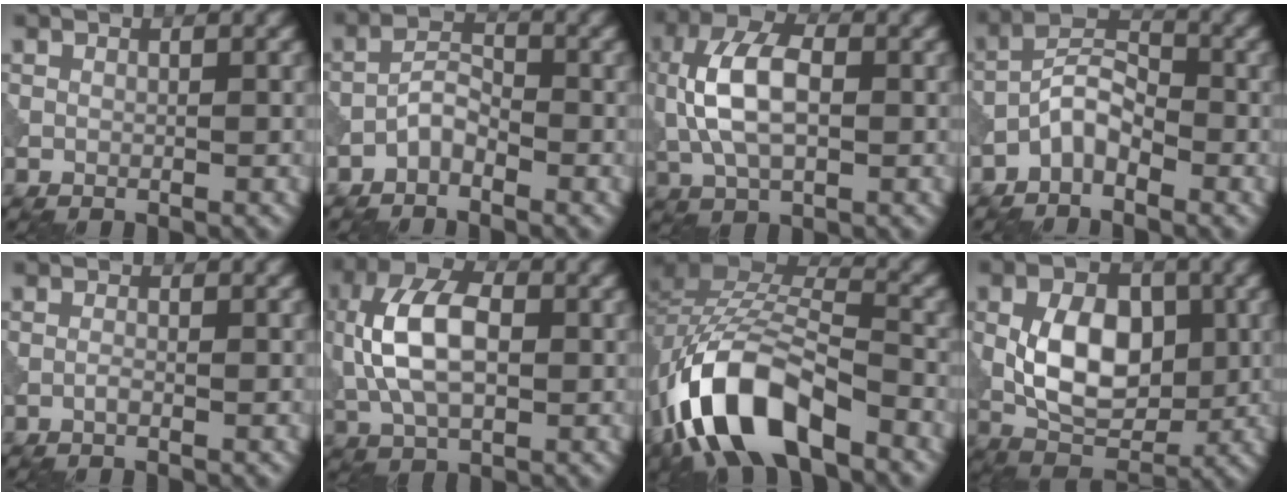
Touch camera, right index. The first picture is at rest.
{"total": 2.4, "force": [-1.6, 1.0, 1.4], "torque": [-0.023, 0.012, -0.034]}
{"total": 7.3, "force": [0.1, 4.0, 6.1], "torque": [-0.128, 0.009, -0.003]}
{"total": 3.6, "force": [-2.2, 1.7, 2.3], "torque": [-0.040, 0.017, -0.049]}
{"total": 0.8, "force": [-0.5, 0.1, 0.6], "torque": [-0.015, -0.001, -0.009]}
{"total": 8.5, "force": [0.2, 4.9, 6.9], "torque": [-0.146, 0.012, -0.003]}
{"total": 11.7, "force": [-6.6, 5.4, 8.0], "torque": [-0.148, 0.002, -0.128]}
{"total": 7.7, "force": [0.0, 4.8, 6.0], "torque": [-0.108, -0.002, -0.003]}